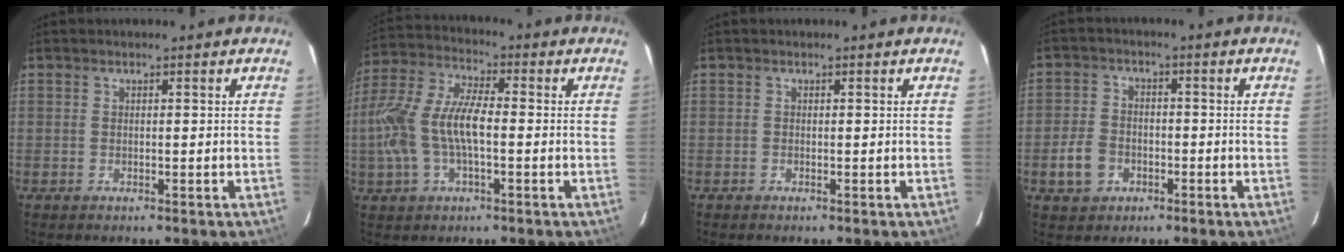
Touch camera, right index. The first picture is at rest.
{"total": 13.5, "force": [-1.9, 5.7, 12.1], "torque": [-0.259, 0.010, -0.037]}
{"total": 0.0}
{"total": 6.3, "force": [-2.6, 5.0, 2.7], "torque": [-0.071, 0.015, -0.040]}